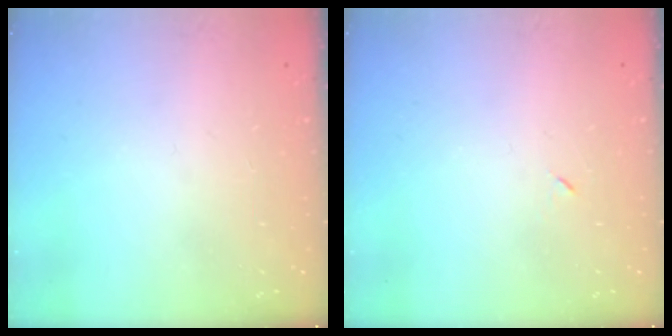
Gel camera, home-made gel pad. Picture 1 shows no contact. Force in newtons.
{"total": 3.3, "press": 3.2, "slide": 0.7}